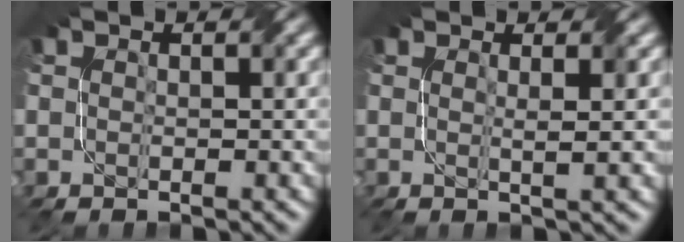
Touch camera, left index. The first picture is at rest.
{"total": 1.9, "force": [0.5, 0.3, 1.8], "torque": [-0.027, 0.001, 0.000]}